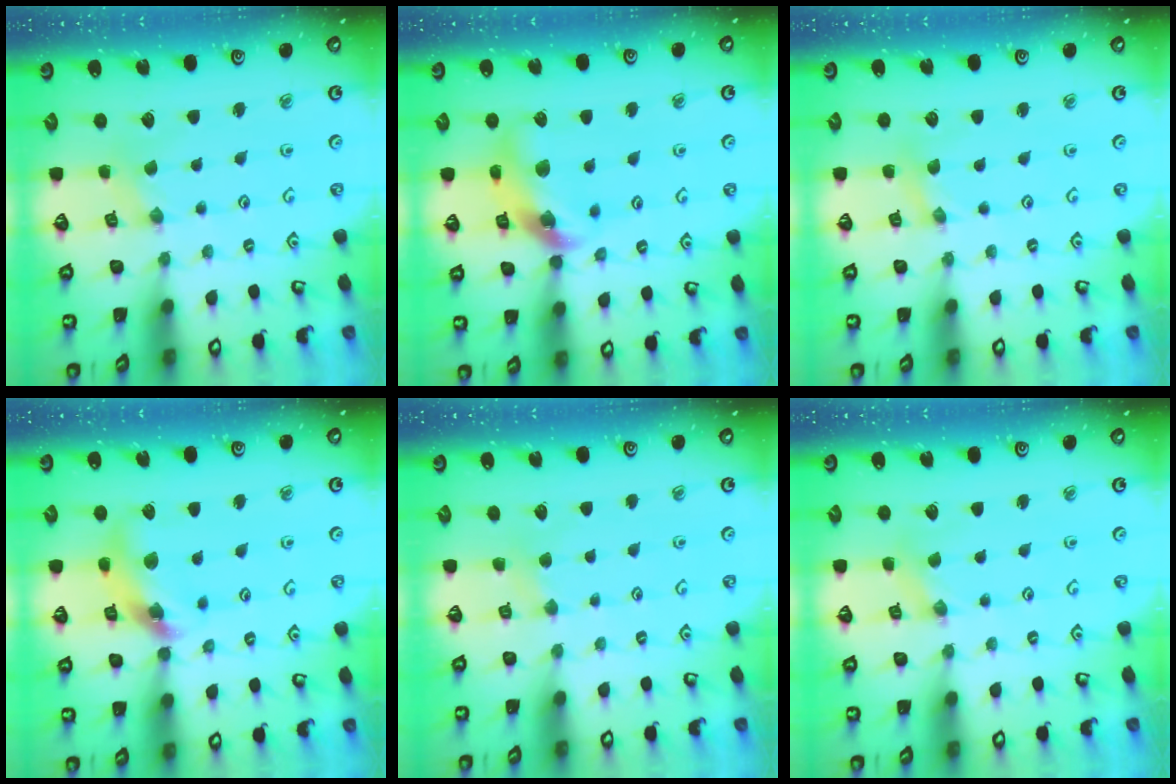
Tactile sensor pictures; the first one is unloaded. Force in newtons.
{"total": 14.3, "press": 14.2, "slide": 1.6}
{"total": 2.1, "press": 2.1, "slide": 0.4}
{"total": 12.9, "press": 12.8, "slide": 1.8}
{"total": 2.2, "press": 2.2, "slide": 0.4}
{"total": 1.9, "press": 1.9, "slide": 0.3}